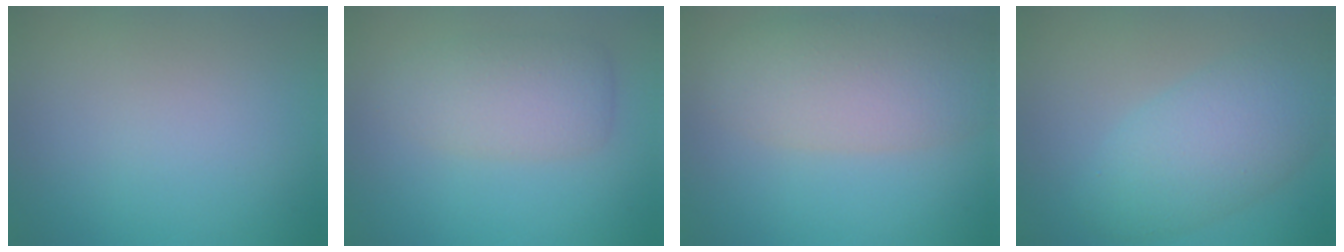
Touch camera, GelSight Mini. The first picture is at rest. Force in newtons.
{"total": 4.0, "press": 4.0, "slide": 0.3}
{"total": 6.8, "press": 6.8, "slide": 0.2}
{"total": 6.0, "press": 6.0, "slide": 0.4}